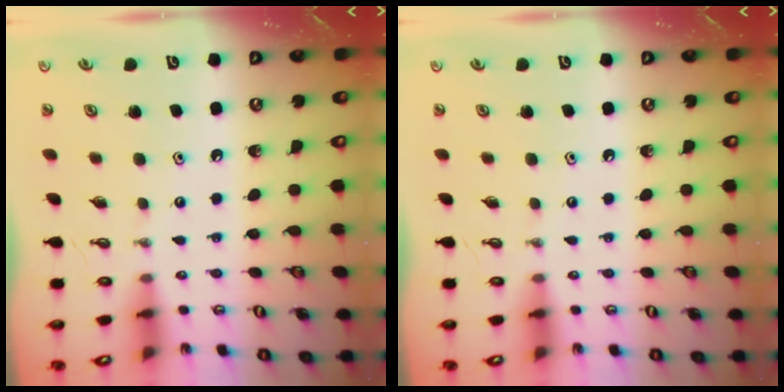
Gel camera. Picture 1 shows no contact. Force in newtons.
{"total": 0.0}